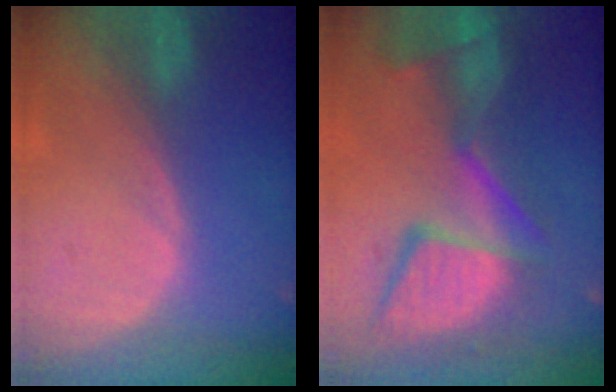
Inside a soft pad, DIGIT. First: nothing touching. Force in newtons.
{"total": 13.2, "press": 11.2, "slide": 7.0}